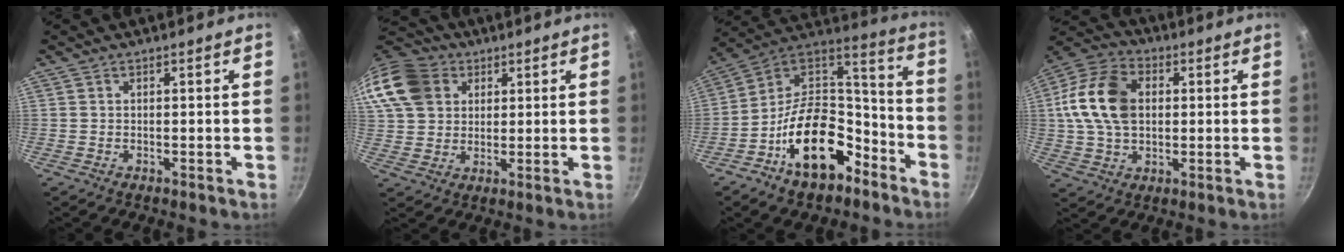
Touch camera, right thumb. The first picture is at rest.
{"total": 17.3, "force": [6.6, 13.7, 8.3], "torque": [-0.181, 0.017, 0.122]}
{"total": 20.8, "force": [-10.2, 12.2, 13.4], "torque": [-0.176, 0.093, -0.175]}
{"total": 15.6, "force": [2.1, 10.8, 11.1], "torque": [-0.191, 0.016, 0.026]}